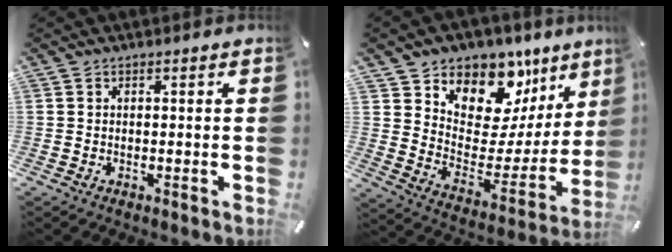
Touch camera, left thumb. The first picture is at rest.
{"total": 12.8, "force": [8.5, 8.7, 4.2], "torque": [-0.053, -0.095, 0.147]}